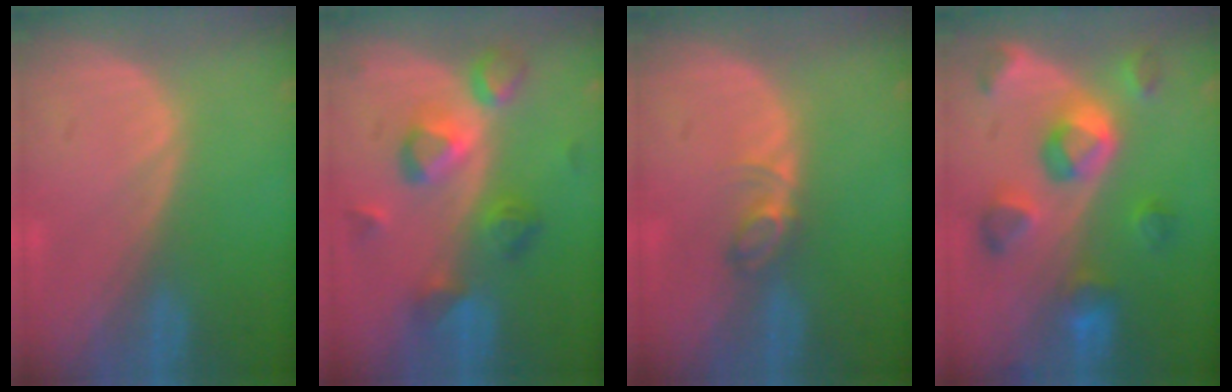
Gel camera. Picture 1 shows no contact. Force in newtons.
{"total": 7.5, "press": 7.5, "slide": 0.9}
{"total": 2.5, "press": 2.5, "slide": 0.4}
{"total": 9.0, "press": 8.3, "slide": 3.4}